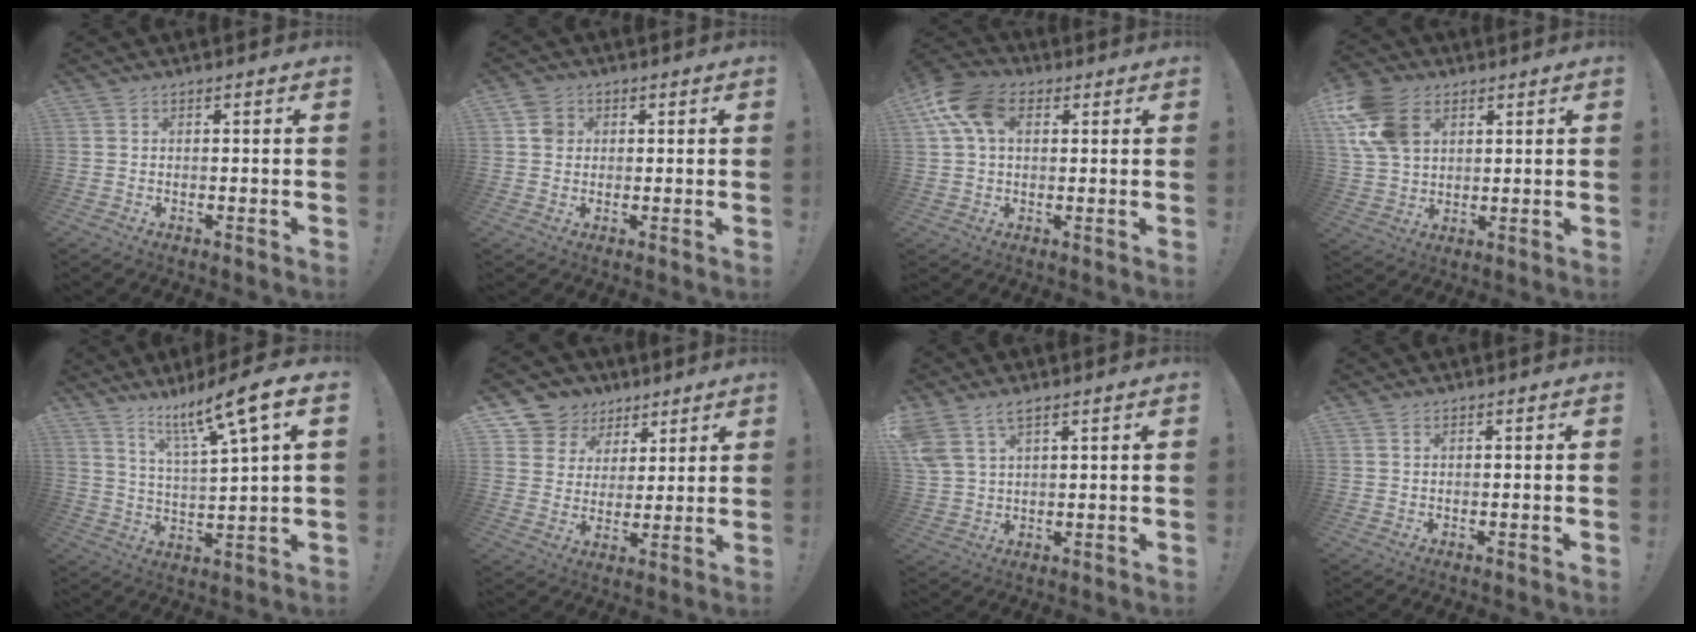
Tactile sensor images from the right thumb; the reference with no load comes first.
{"total": 4.1, "force": [1.0, 3.7, 1.4], "torque": [-0.002, 0.001, 0.016]}
{"total": 14.0, "force": [4.9, 8.9, 9.7], "torque": [-0.174, -0.002, 0.094]}
{"total": 14.9, "force": [5.3, 10.9, 8.5], "torque": [-0.158, -0.014, 0.108]}
{"total": 12.4, "force": [8.0, 0.5, 9.5], "torque": [-0.156, -0.055, 0.117]}
{"total": 9.6, "force": [5.6, 7.8, 1.4], "torque": [-0.026, -0.043, 0.115]}
{"total": 6.6, "force": [4.6, 3.0, 3.7], "torque": [-0.073, -0.015, 0.092]}
{"total": 0.6, "force": [0.4, 0.1, 0.4], "torque": [-0.004, -0.002, 0.007]}